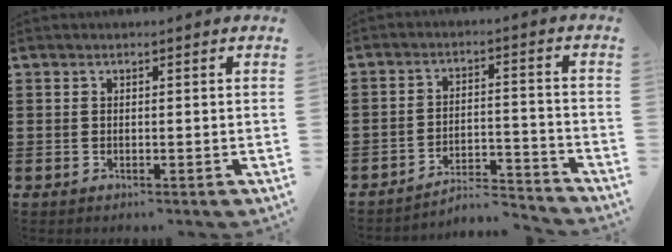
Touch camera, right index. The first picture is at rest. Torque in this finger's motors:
{"motor_torque": [-0.09, -0.54, -0.21, -0.12]}